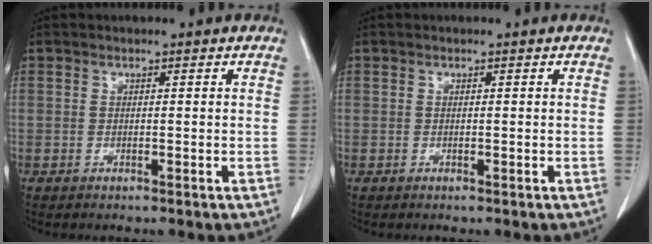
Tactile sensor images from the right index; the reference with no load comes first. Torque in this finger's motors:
{"motor_torque": [0.00, 0.00, 0.00, -0.01]}